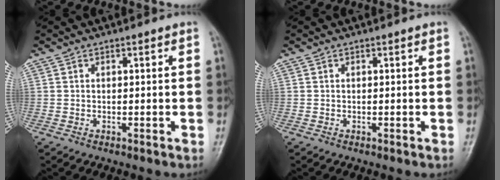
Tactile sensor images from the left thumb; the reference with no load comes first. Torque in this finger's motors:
{"motor_torque": [-0.09, -0.04, -0.12, 0.00, 0.00]}